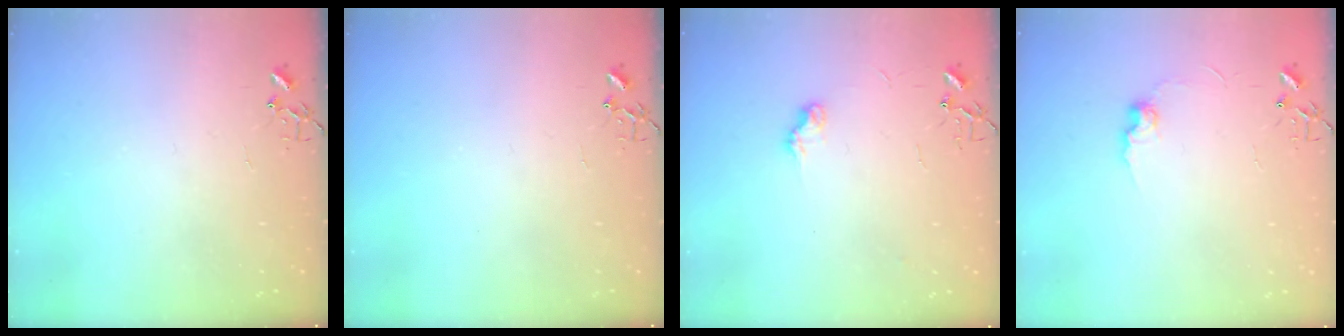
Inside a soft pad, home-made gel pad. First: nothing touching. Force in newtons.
{"total": 0.0}
{"total": 7.1, "press": 7.1, "slide": 0.1}
{"total": 6.8, "press": 6.8, "slide": 0.3}